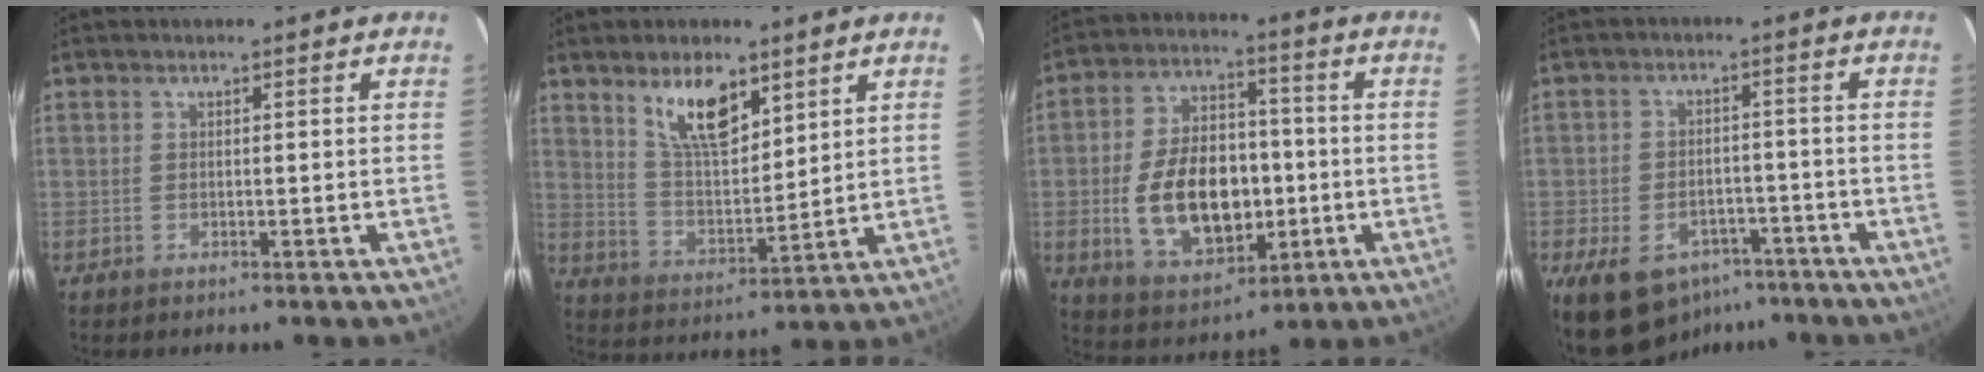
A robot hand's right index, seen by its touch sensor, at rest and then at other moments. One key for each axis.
{"total": 11.2, "fx": 6.9, "fy": 4.6, "fz": 7.6, "tx": -0.130, "ty": -0.001, "tz": 0.136}
{"total": 16.7, "fx": -2.6, "fy": 10.5, "fz": 12.7, "tx": -0.258, "ty": 0.013, "tz": -0.022}
{"total": 13.0, "fx": -8.2, "fy": 8.3, "fz": 5.8, "tx": -0.141, "ty": 0.005, "tz": -0.108}